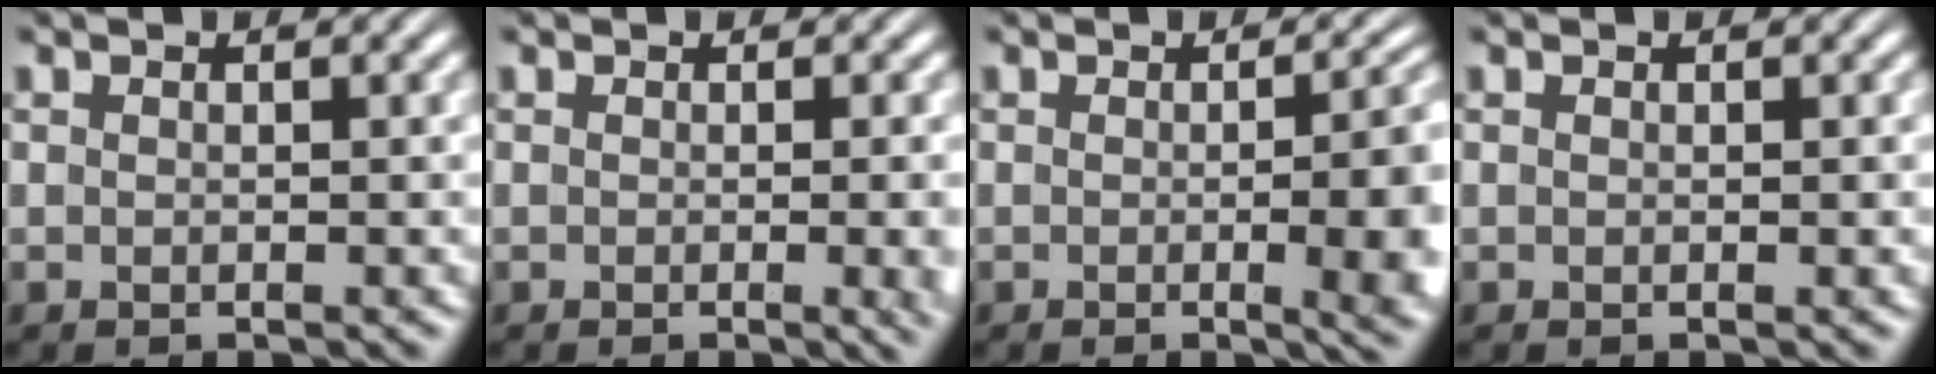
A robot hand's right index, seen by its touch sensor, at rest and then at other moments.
{"total": 1.8, "force": [-0.2, 0.1, 1.8], "torque": [-0.018, 0.002, -0.008]}
{"total": 5.4, "force": [-1.1, 1.3, 5.1], "torque": [-0.048, 0.003, -0.022]}
{"total": 0.0}